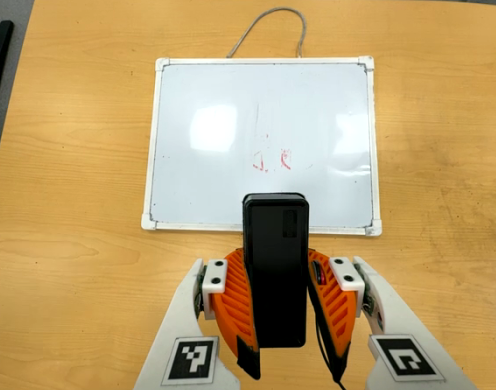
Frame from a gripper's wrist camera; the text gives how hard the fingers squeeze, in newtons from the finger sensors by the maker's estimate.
{"total": 7.8, "left": 6.6, "right": 9.0}